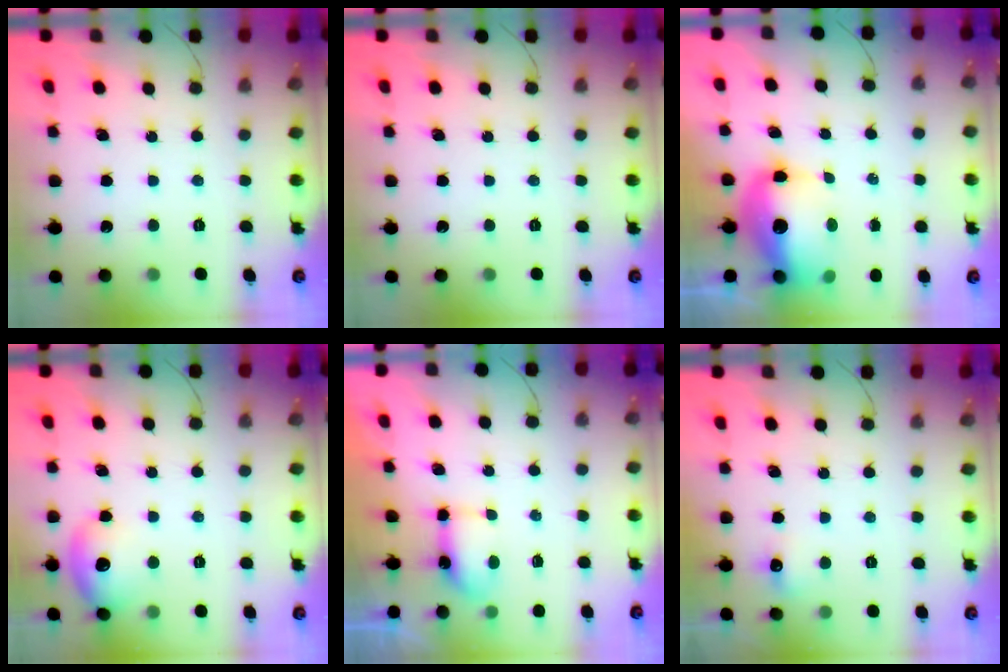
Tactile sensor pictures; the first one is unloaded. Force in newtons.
{"total": 0.0}
{"total": 14.7, "press": 14.3, "slide": 3.2}
{"total": 13.0, "press": 11.2, "slide": 6.7}
{"total": 5.0, "press": 5.0, "slide": 0.5}
{"total": 5.7, "press": 5.4, "slide": 1.7}